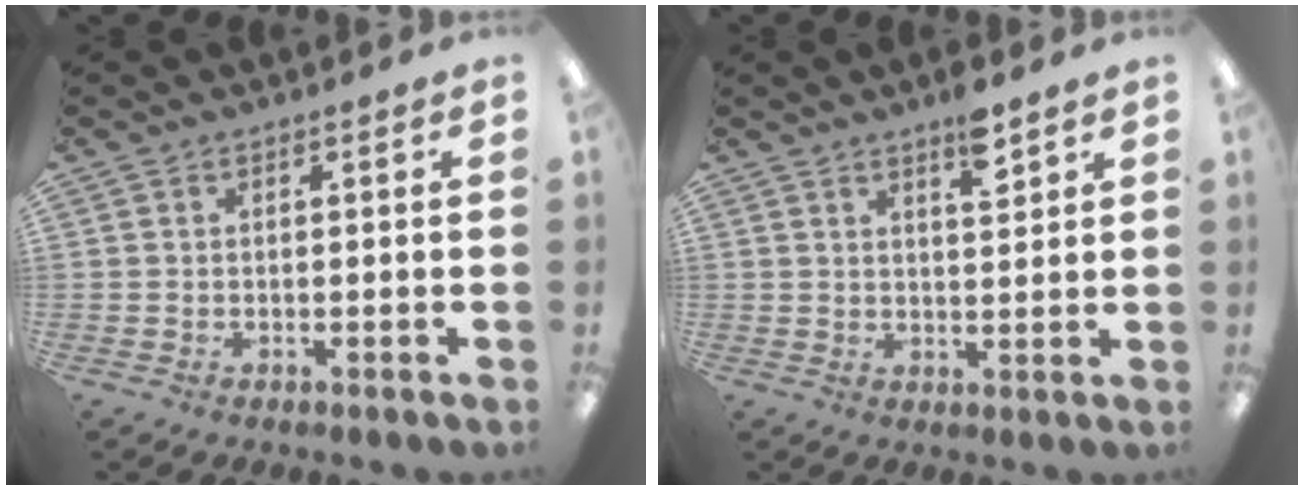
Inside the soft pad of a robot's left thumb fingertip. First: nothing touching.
{"total": 6.1, "force": [4.4, 1.8, 3.9], "torque": [-0.047, -0.025, 0.069]}